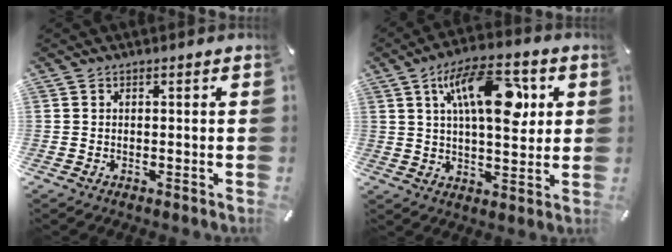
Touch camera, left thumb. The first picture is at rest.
{"total": 17.4, "force": [6.1, 8.3, 14.1], "torque": [-0.223, -0.002, 0.098]}